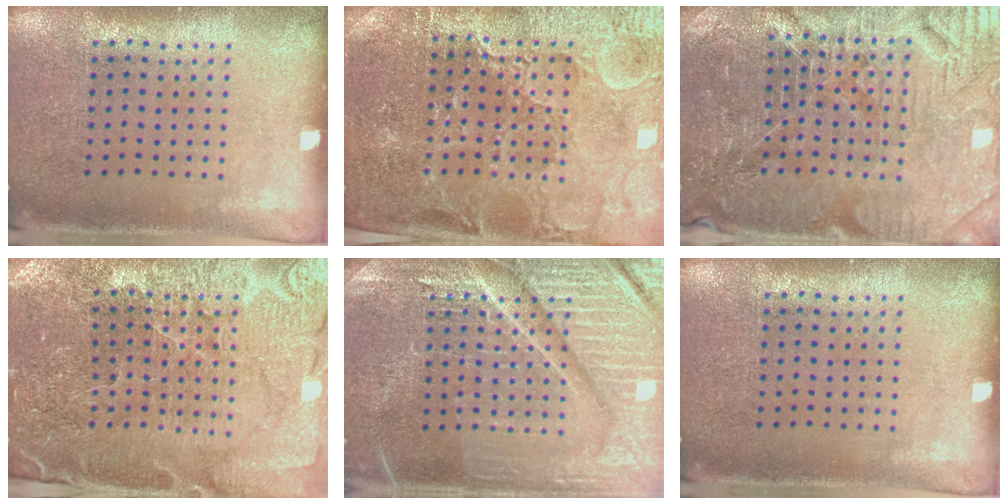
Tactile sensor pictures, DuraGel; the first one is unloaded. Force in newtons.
{"total": 4.3, "press": 4.1, "slide": 1.3}
{"total": 4.9, "press": 4.6, "slide": 1.5}
{"total": 3.3, "press": 3.3, "slide": 0.3}
{"total": 7.4, "press": 7.4, "slide": 1.0}
{"total": 0.0}